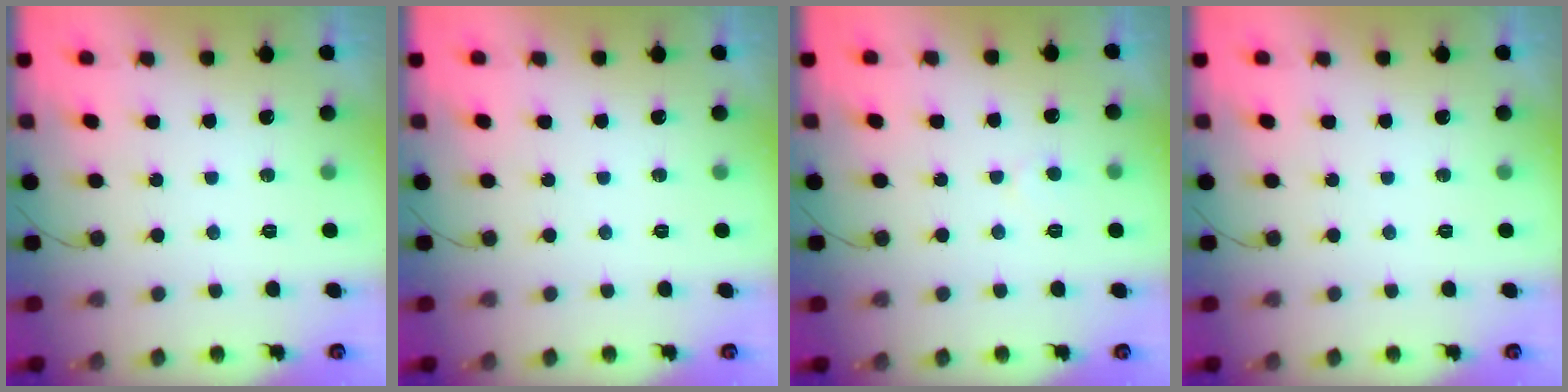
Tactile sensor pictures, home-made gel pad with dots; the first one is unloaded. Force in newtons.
{"total": 0.0}
{"total": 3.0, "press": 3.0, "slide": 0.2}
{"total": 0.0}